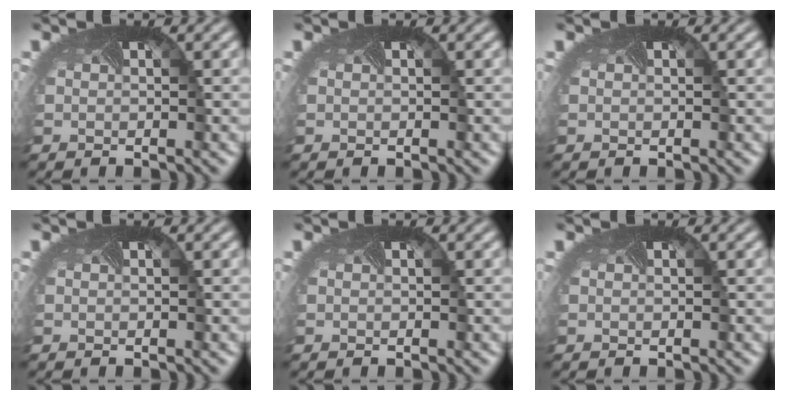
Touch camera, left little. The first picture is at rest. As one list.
[{"total": 0.0}, {"total": 0.0}, {"total": 0.0}, {"total": 0.0}, {"total": 0.0}]